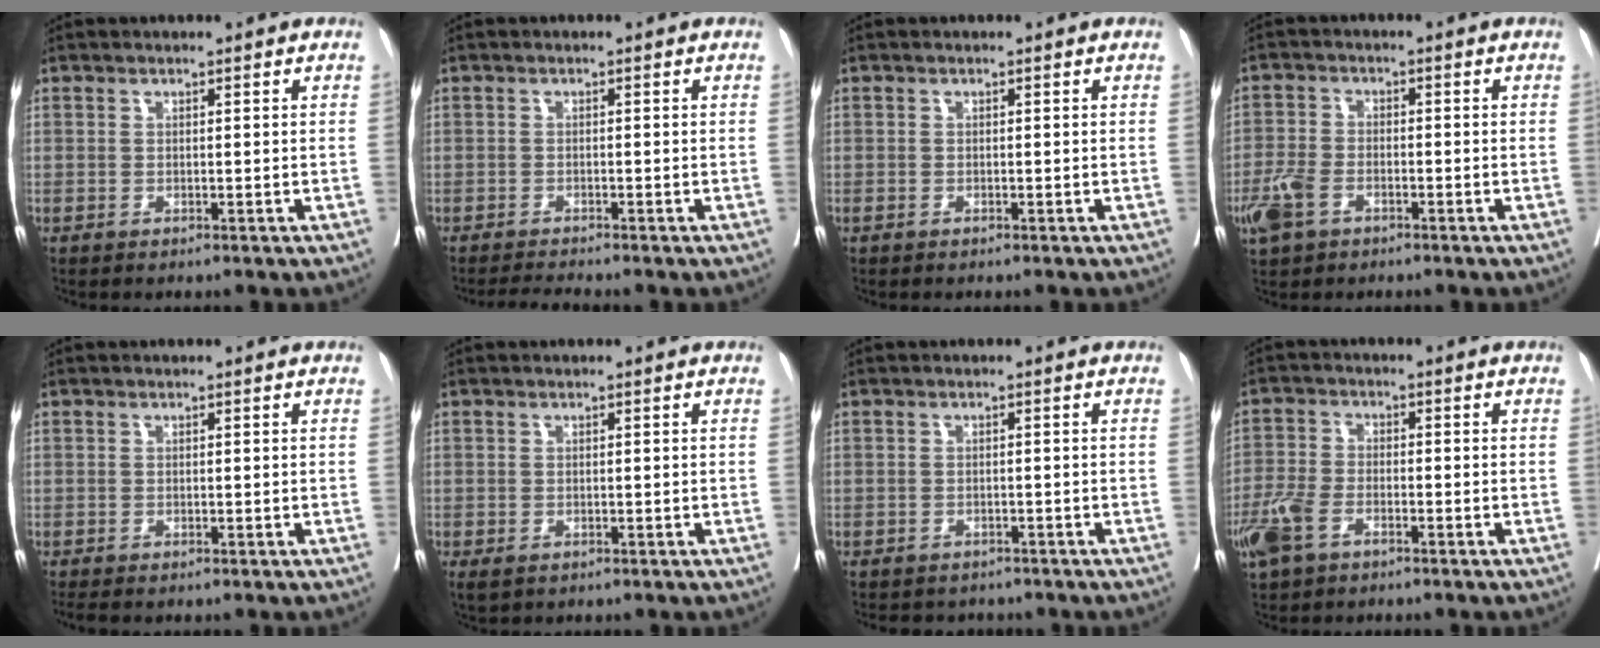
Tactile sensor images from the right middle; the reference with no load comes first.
{"total": 2.3, "force": [-2.1, -0.8, 0.3], "torque": [-0.011, -0.014, -0.038]}
{"total": 0.0}
{"total": 5.2, "force": [-2.9, 3.0, 3.3], "torque": [-0.082, -0.002, -0.055]}
{"total": 1.2, "force": [-1.1, 0.2, 0.5], "torque": [-0.012, -0.005, -0.019]}
{"total": 1.6, "force": [-0.9, 0.9, 1.0], "torque": [-0.019, -0.004, -0.008]}
{"total": 4.8, "force": [-4.3, 2.0, 0.5], "torque": [-0.006, 0.000, -0.052]}
{"total": 6.0, "force": [-3.4, 2.9, 3.9], "torque": [-0.099, -0.005, -0.068]}